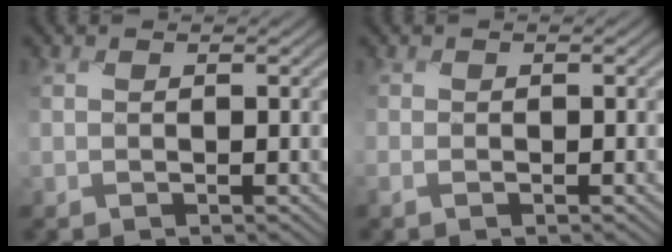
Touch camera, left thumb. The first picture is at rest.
{"total": 0.6, "force": [-0.5, -0.1, -0.2], "torque": [0.011, 0.000, -0.011]}